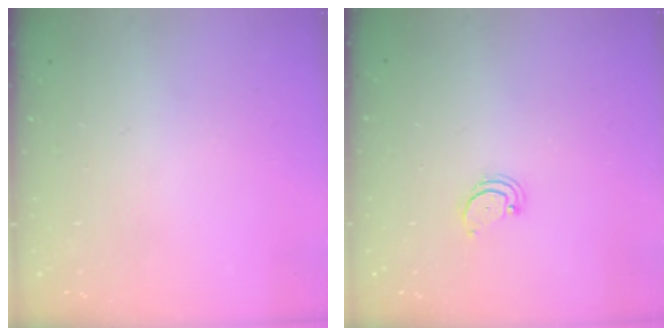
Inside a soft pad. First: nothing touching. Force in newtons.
{"total": 2.6, "press": 2.5, "slide": 0.5}